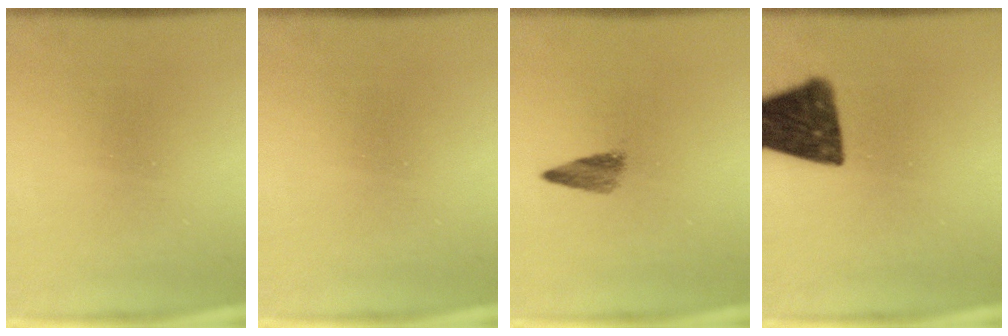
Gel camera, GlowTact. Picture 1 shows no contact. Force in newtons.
{"total": 0.0}
{"total": 2.4}
{"total": 15.2}